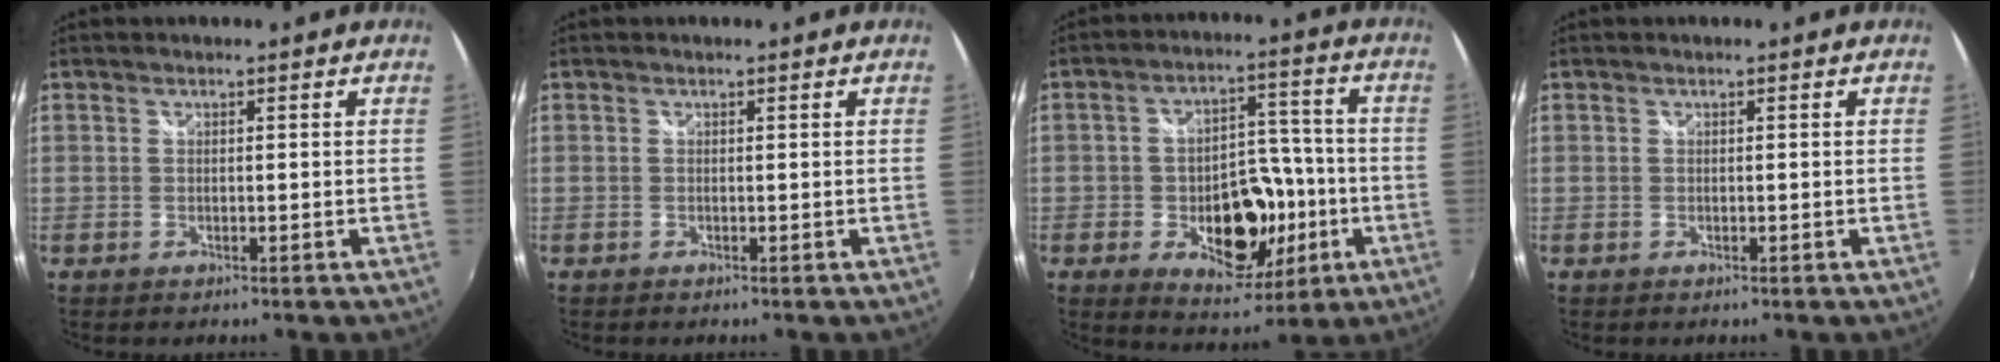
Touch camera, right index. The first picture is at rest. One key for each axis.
{"total": 0.0}
{"total": 15.4, "fx": -4.6, "fy": 9.6, "fz": 11.2, "tx": -0.185, "ty": 0.012, "tz": -0.052}
{"total": 0.0}